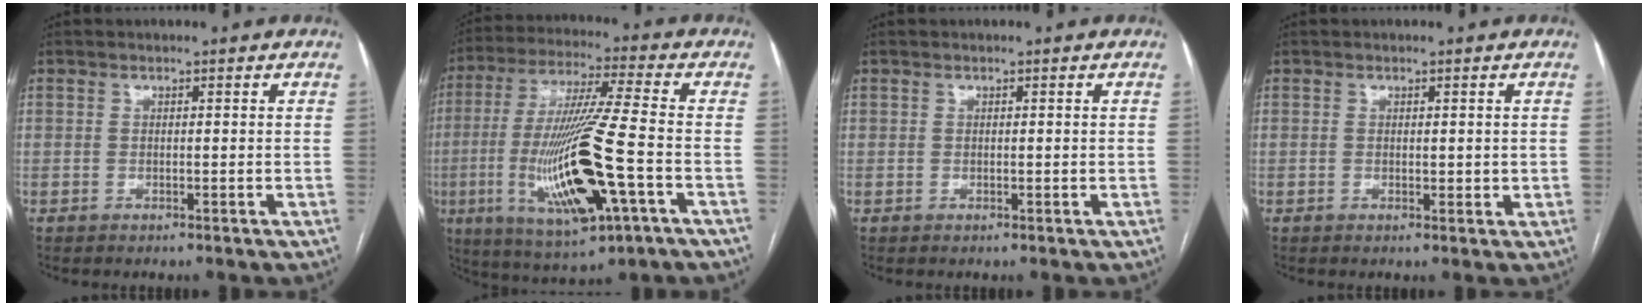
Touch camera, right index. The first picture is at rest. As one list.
[{"total": 18.9, "force": [-4.9, 1.6, 18.2], "torque": [-0.381, -0.024, -0.082]}, {"total": 0.5, "force": [0.3, 0.4, 0.2], "torque": [0.005, -0.001, 0.003]}, {"total": 1.6, "force": [0.3, 1.0, 1.2], "torque": [-0.013, -0.004, 0.007]}]